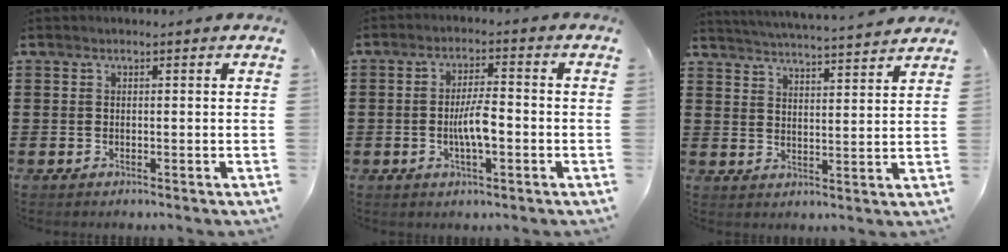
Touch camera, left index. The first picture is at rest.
{"total": 5.4, "force": [-1.2, 1.5, 5.0], "torque": [-0.095, 0.008, -0.025]}
{"total": 4.1, "force": [4.1, -0.7, 0.3], "torque": [-0.025, -0.032, 0.067]}